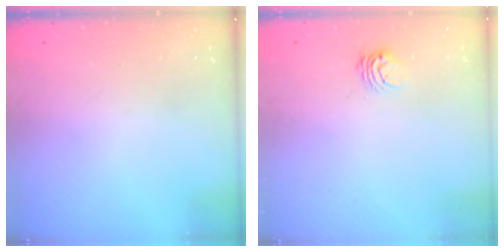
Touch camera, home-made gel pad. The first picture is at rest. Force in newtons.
{"total": 4.1, "press": 4.0, "slide": 0.3}